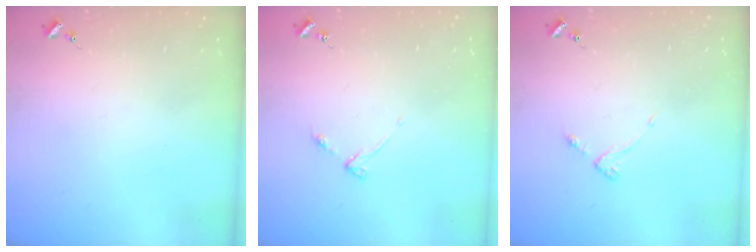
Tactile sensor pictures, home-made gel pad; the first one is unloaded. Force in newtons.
{"total": 2.9, "press": 2.8, "slide": 0.4}
{"total": 3.4, "press": 3.3, "slide": 0.5}